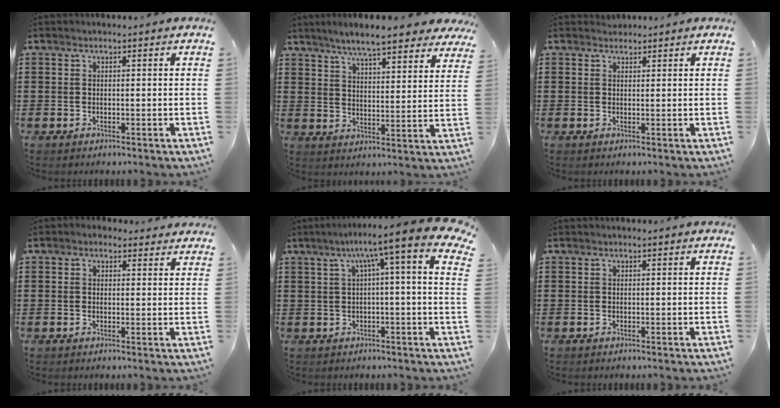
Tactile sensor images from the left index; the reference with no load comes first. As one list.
[{"total": 7.3, "force": [6.5, 0.5, 3.2], "torque": [-0.078, -0.024, 0.113]}, {"total": 1.1, "force": [1.0, 0.3, -0.1], "torque": [-0.001, 0.001, 0.021]}, {"total": 1.6, "force": [1.2, 1.0, 0.3], "torque": [-0.003, 0.004, 0.021]}, {"total": 7.3, "force": [2.4, -0.4, 6.9], "torque": [-0.130, -0.021, 0.030]}, {"total": 0.0}]